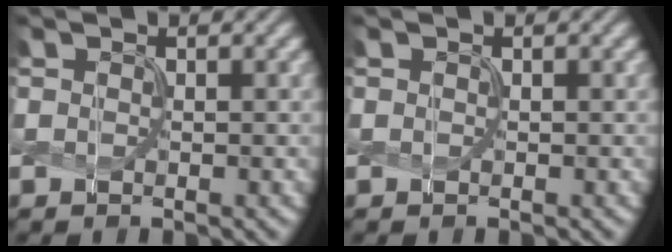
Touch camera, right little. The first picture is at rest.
{"total": 0.0}